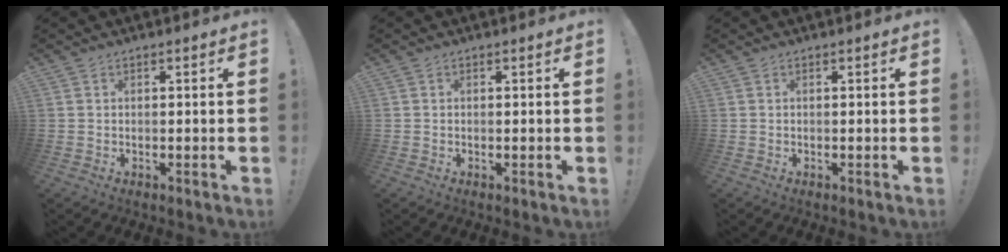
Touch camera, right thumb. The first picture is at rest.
{"total": 0.0}
{"total": 0.0}